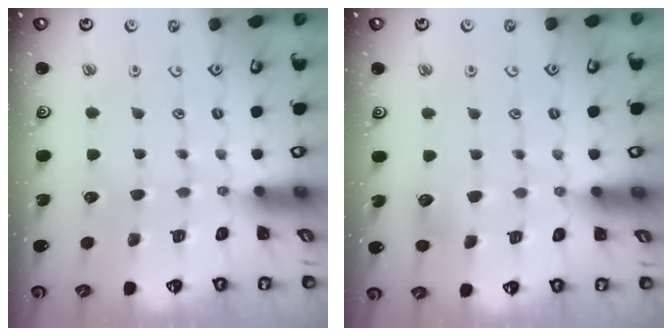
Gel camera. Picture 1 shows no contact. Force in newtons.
{"total": 6.5, "press": 6.4, "slide": 0.9}